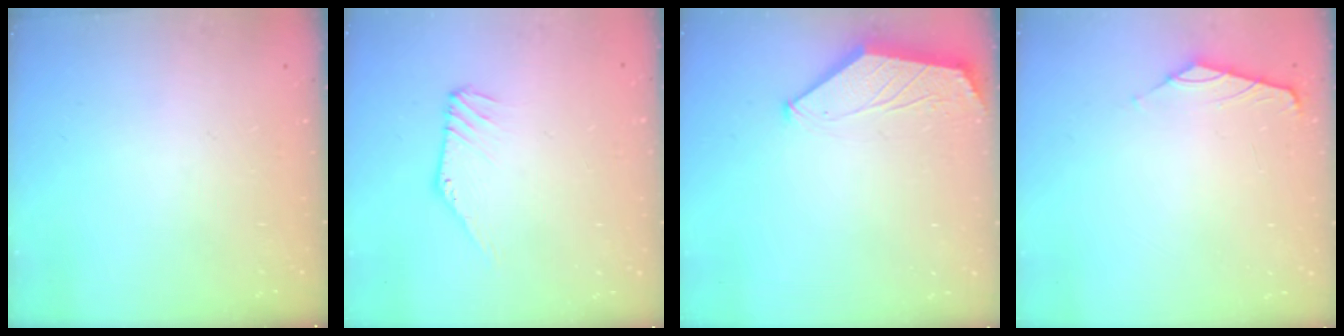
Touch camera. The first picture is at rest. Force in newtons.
{"total": 3.5, "press": 3.5, "slide": 0.1}
{"total": 1.5, "press": 1.5, "slide": 0.4}
{"total": 0.0}